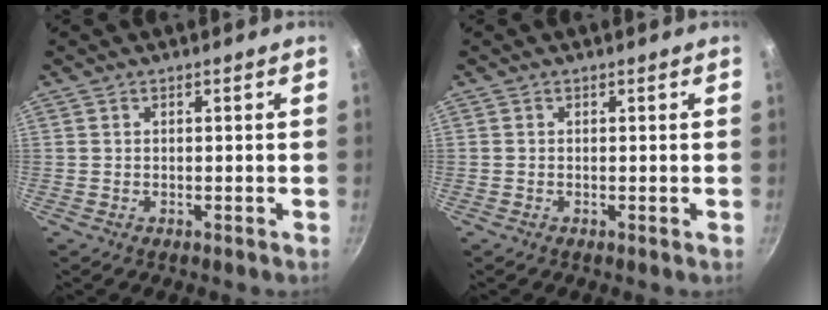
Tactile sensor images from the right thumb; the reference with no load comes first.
{"total": 0.0}